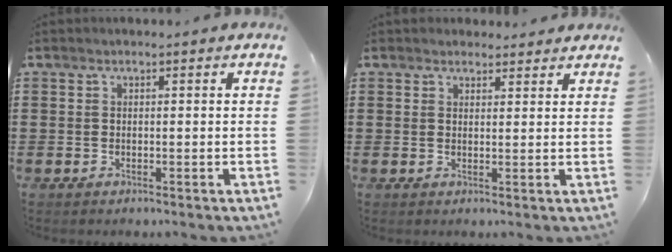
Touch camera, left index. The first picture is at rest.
{"total": 2.1, "force": [2.1, 0.5, -0.1], "torque": [-0.004, 0.001, 0.041]}